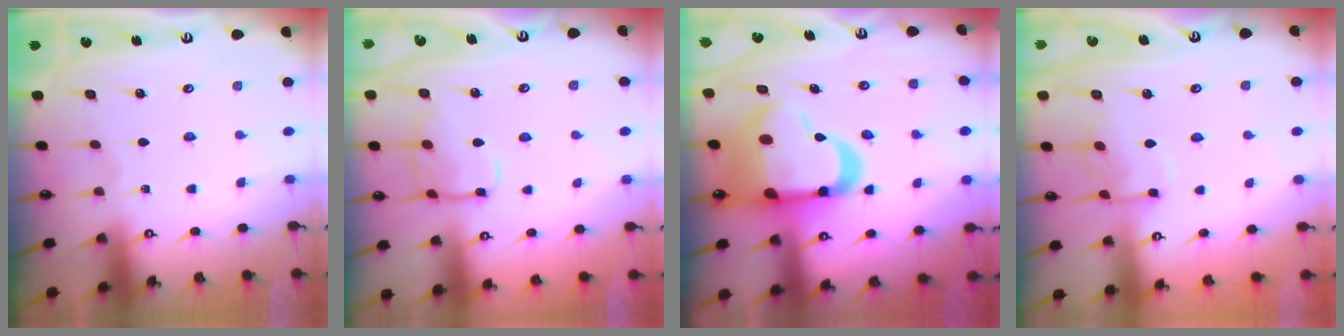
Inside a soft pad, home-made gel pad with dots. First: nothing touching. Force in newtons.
{"total": 10.8, "press": 10.7, "slide": 0.8}
{"total": 18.0, "press": 17.5, "slide": 4.0}
{"total": 8.2, "press": 8.2, "slide": 0.7}